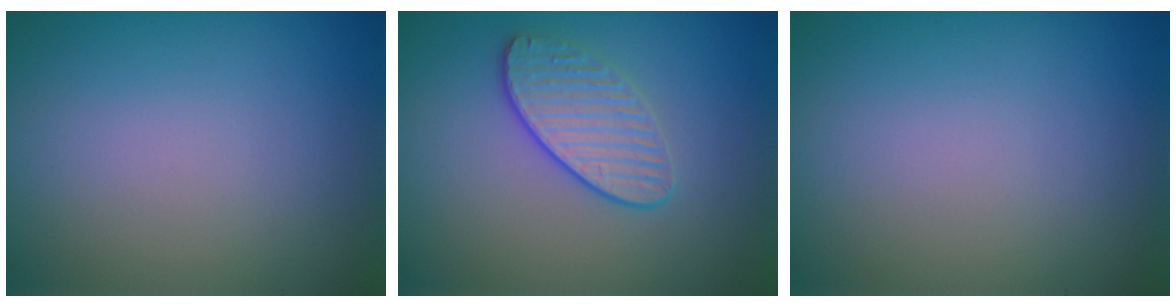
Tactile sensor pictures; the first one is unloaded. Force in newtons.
{"total": 2.7, "press": 2.4, "slide": 1.2}
{"total": 0.0}